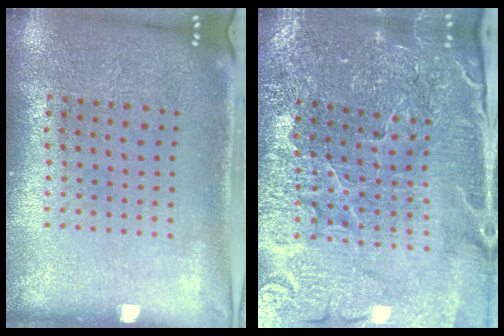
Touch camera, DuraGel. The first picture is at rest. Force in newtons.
{"total": 3.9, "press": 3.8, "slide": 0.6}